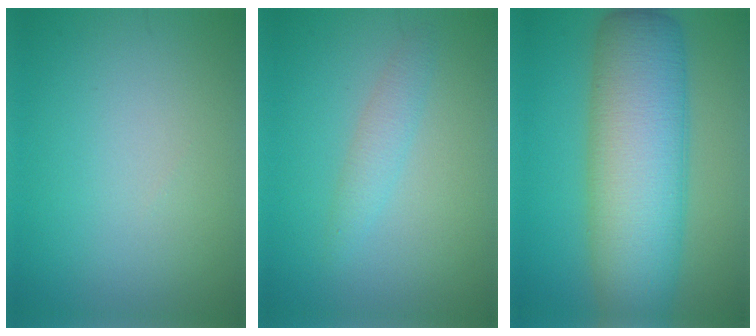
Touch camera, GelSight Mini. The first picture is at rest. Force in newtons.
{"total": 1.8, "press": 1.8, "slide": 0.1}
{"total": 11.7, "press": 11.7, "slide": 0.4}